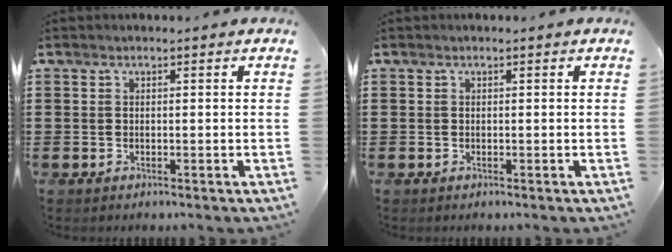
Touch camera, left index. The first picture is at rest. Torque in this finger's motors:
{"motor_torque": [0.00, 0.00, 0.00, 0.01]}